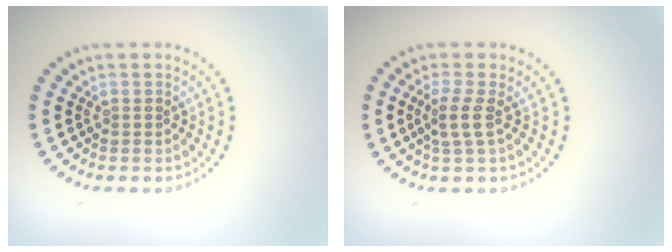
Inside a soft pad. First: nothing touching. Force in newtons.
{"total": 2.0, "press": 1.6, "slide": 1.2}